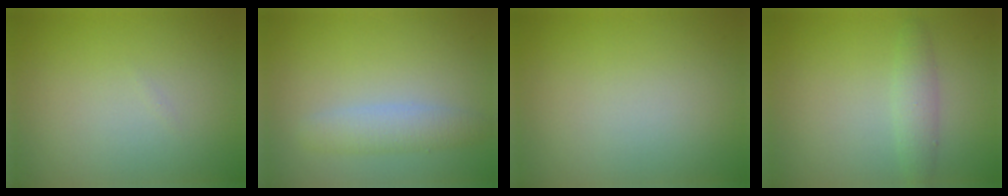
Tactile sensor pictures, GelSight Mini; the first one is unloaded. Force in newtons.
{"total": 2.6, "press": 2.6, "slide": 0.1}
{"total": 0.0}
{"total": 1.9, "press": 1.9, "slide": 0.0}